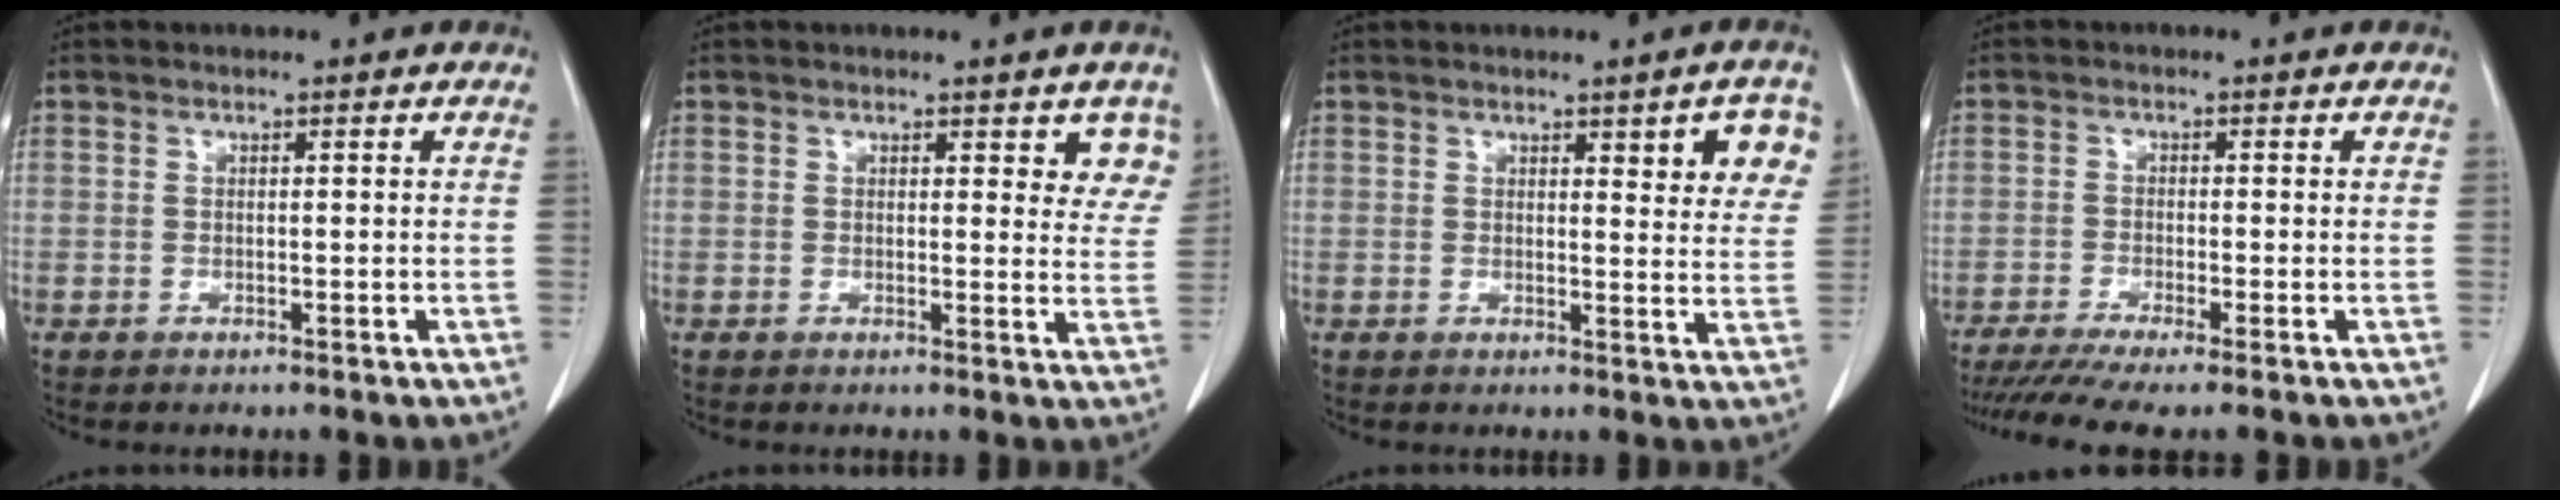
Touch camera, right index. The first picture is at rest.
{"total": 5.1, "force": [3.7, 2.1, 2.8], "torque": [-0.010, -0.012, 0.028]}
{"total": 6.4, "force": [3.2, 1.5, 5.4], "torque": [-0.055, -0.004, 0.034]}
{"total": 7.3, "force": [-5.9, -0.5, 4.3], "torque": [-0.066, -0.015, -0.096]}